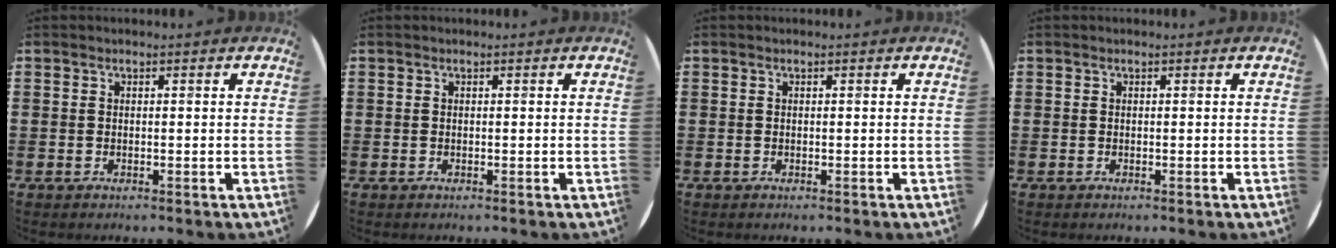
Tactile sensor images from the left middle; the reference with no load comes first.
{"total": 0.0}
{"total": 0.0}
{"total": 0.0}